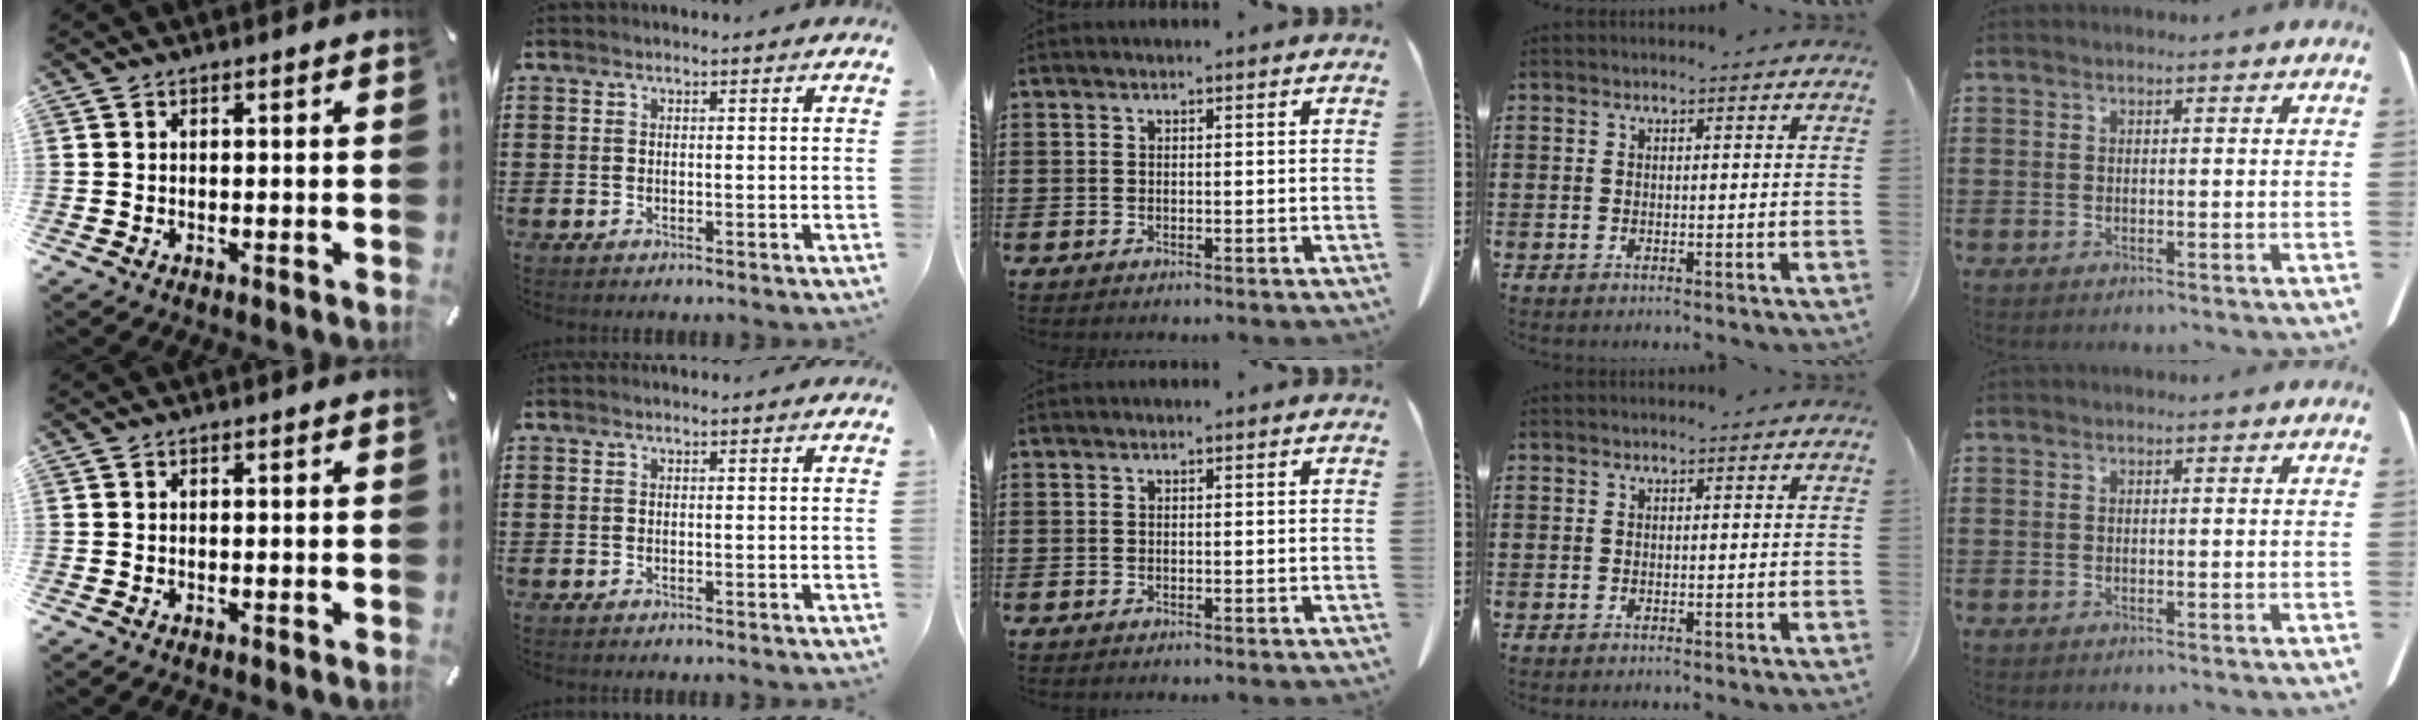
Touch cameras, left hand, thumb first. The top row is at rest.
{}